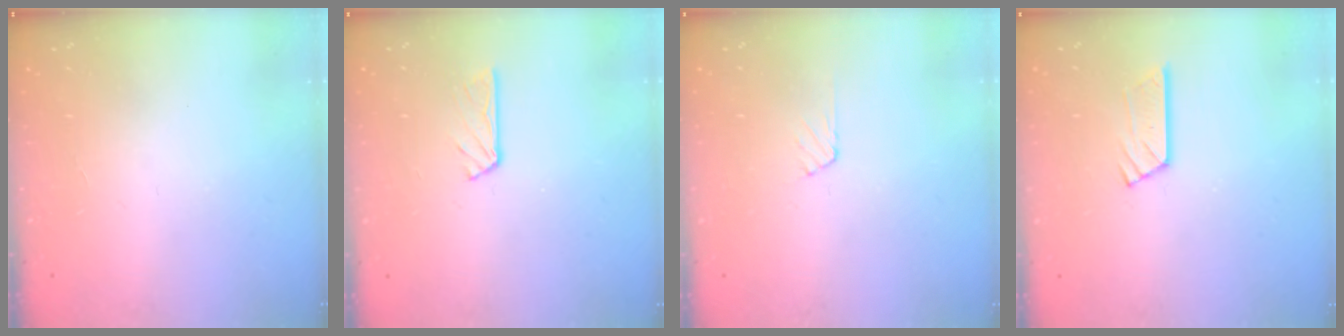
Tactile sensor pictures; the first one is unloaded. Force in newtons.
{"total": 3.2, "press": 3.2, "slide": 0.3}
{"total": 5.4, "press": 5.4, "slide": 0.6}
{"total": 6.0, "press": 6.0, "slide": 0.5}